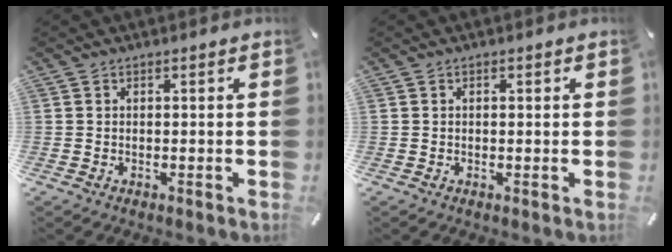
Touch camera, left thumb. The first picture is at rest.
{"total": 0.6, "force": [0.0, 0.3, 0.6], "torque": [-0.011, 0.003, 0.000]}